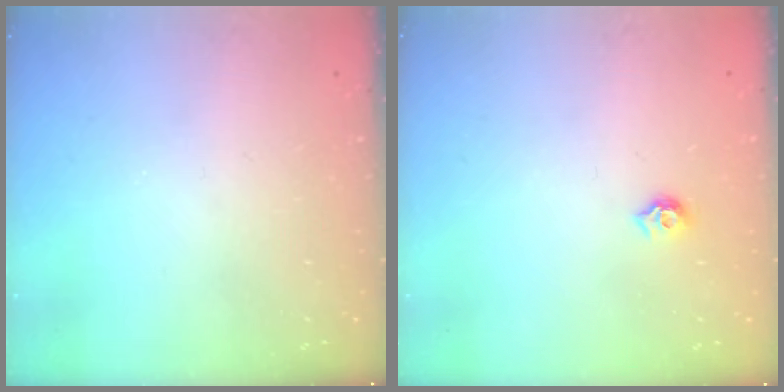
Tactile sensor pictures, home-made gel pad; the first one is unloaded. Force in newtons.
{"total": 5.8, "press": 5.7, "slide": 0.8}